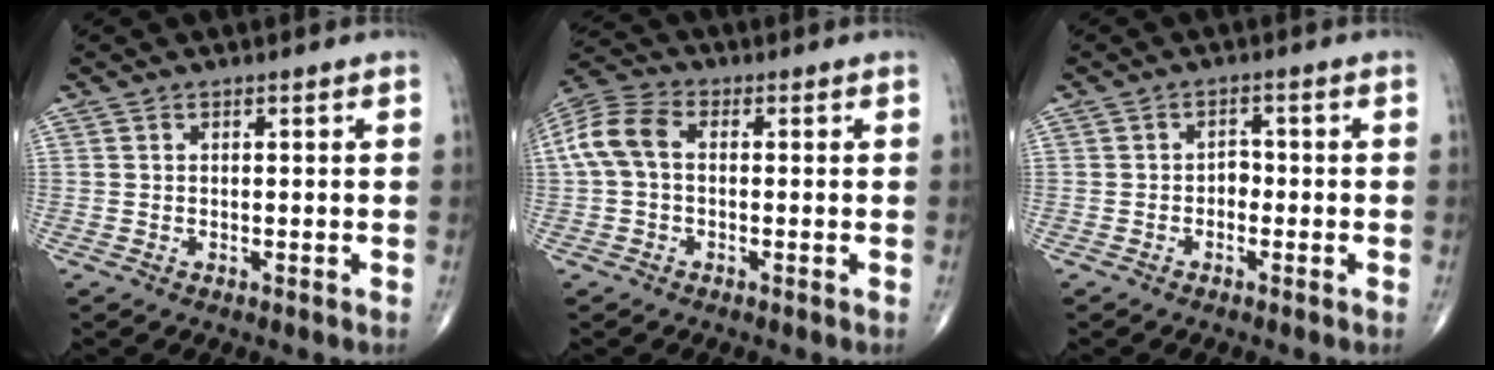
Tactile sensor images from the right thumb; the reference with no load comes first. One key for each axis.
{"total": 8.4, "fx": 0.5, "fy": 5.6, "fz": 6.3, "tx": -0.135, "ty": 0.027, "tz": 0.003}
{"total": 2.0, "fx": -0.7, "fy": 1.5, "fz": 1.2, "tx": -0.002, "ty": 0.009, "tz": -0.018}